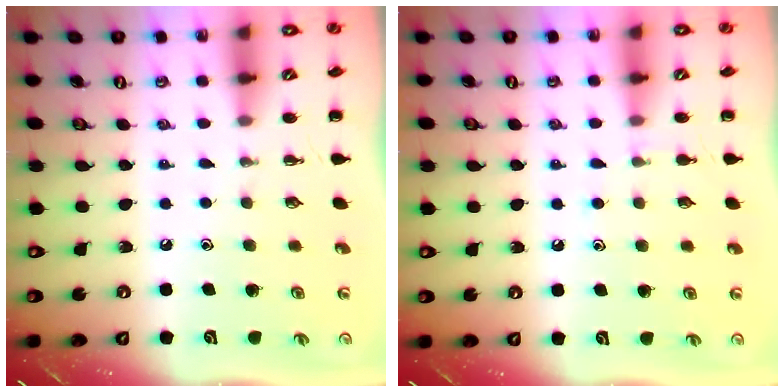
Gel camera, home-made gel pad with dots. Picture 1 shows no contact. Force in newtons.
{"total": 5.2, "press": 4.9, "slide": 1.6}